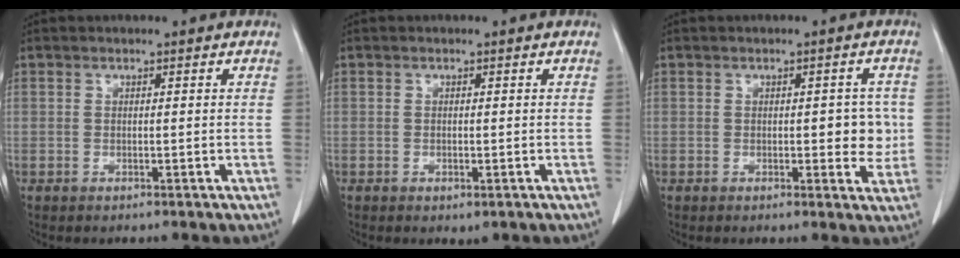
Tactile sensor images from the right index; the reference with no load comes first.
{"total": 1.1, "force": [-0.5, 0.5, 0.9], "torque": [-0.015, -0.003, -0.001]}
{"total": 4.4, "force": [0.0, 2.0, 3.9], "torque": [-0.038, 0.004, 0.001]}